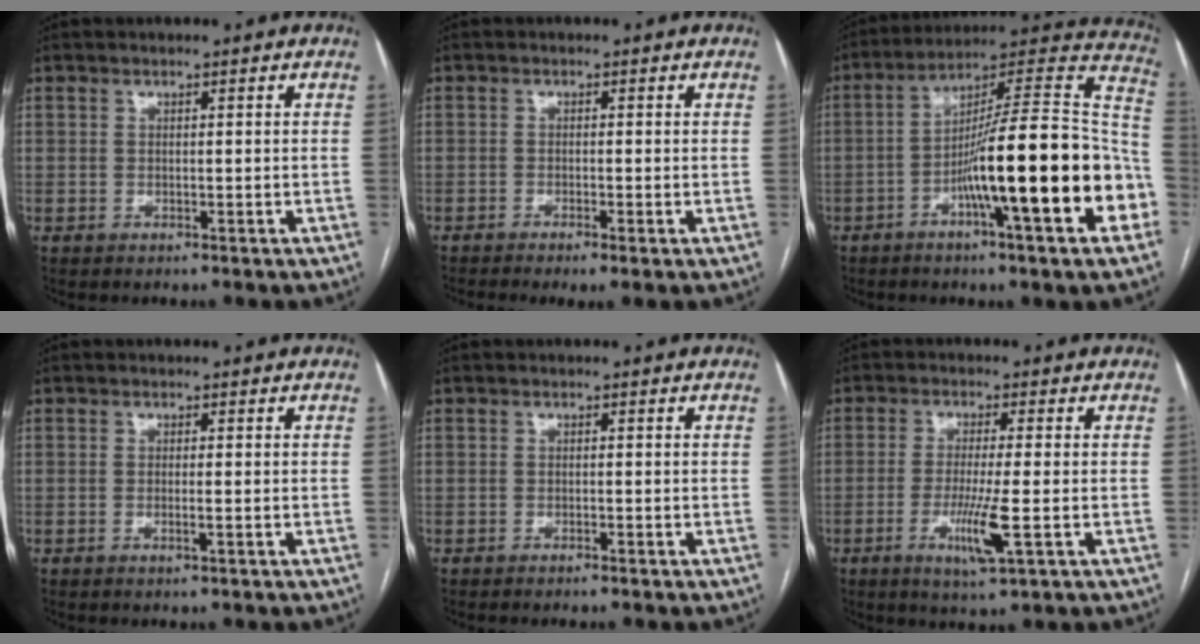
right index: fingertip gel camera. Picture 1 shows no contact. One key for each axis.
{"total": 3.1, "fx": -1.8, "fy": 0.3, "fz": 2.6, "tx": -0.040, "ty": -0.008, "tz": -0.032}
{"total": 23.7, "fx": -6.8, "fy": 1.8, "fz": 22.7, "tx": -0.273, "ty": 0.019, "tz": -0.103}
{"total": 1.2, "fx": -0.4, "fy": -0.1, "fz": 1.1, "tx": -0.022, "ty": -0.002, "tz": -0.006}
{"total": 1.1, "fx": -0.9, "fy": 0.0, "fz": 0.6, "tx": -0.011, "ty": -0.001, "tz": -0.014}
{"total": 6.8, "fx": -2.1, "fy": -0.1, "fz": 6.5, "tx": -0.127, "ty": -0.018, "tz": -0.037}